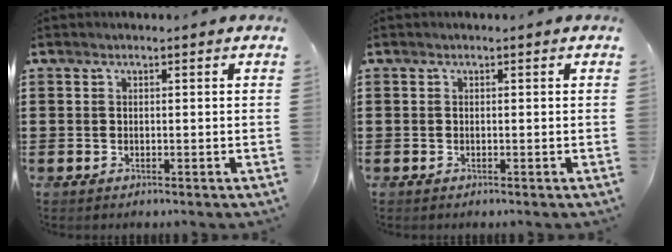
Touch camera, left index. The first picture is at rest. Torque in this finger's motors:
{"motor_torque": [0.01, 0.00, -0.02, -0.01]}